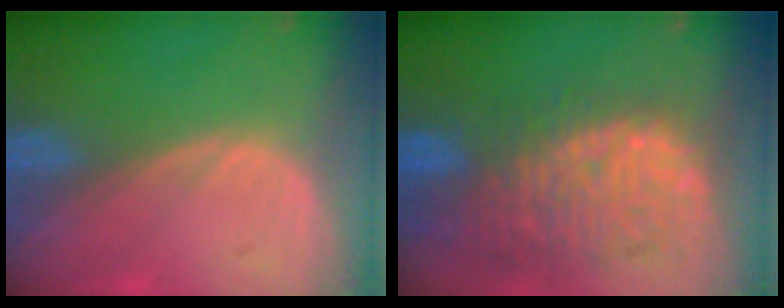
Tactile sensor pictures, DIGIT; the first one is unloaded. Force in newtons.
{"total": 12.2, "press": 10.9, "slide": 5.5}